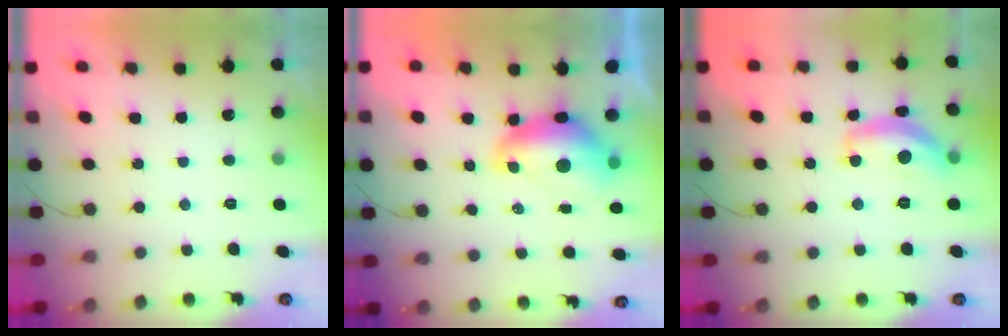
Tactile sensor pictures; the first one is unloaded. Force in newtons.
{"total": 9.8, "press": 9.8, "slide": 1.1}
{"total": 13.6, "press": 13.6, "slide": 0.7}